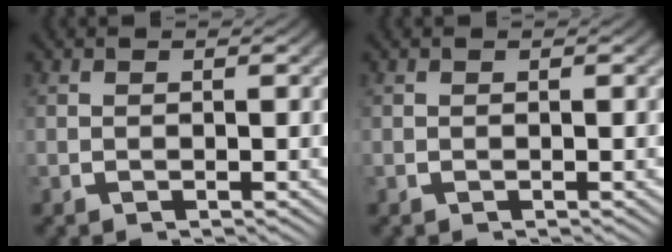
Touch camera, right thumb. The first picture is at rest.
{"total": 0.0}